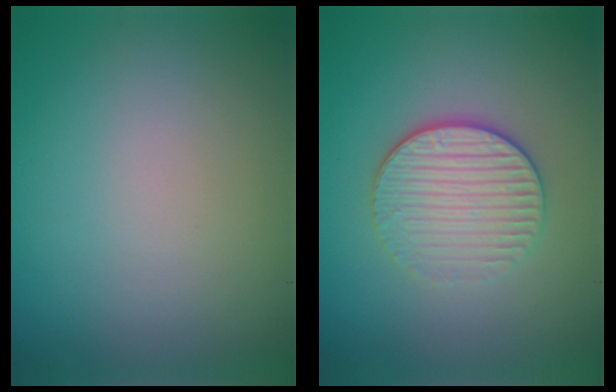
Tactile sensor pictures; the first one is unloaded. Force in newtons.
{"total": 3.7, "press": 3.3, "slide": 1.7}